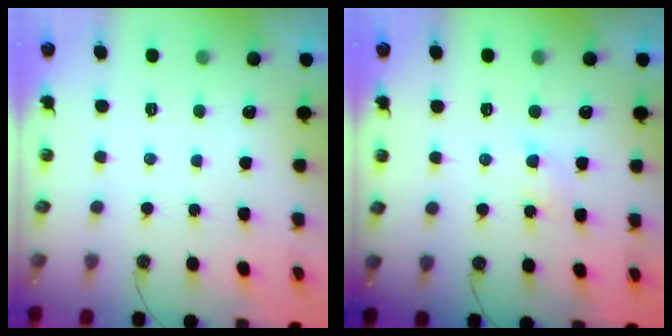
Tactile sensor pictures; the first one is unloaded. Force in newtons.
{"total": 2.9, "press": 2.9, "slide": 0.5}